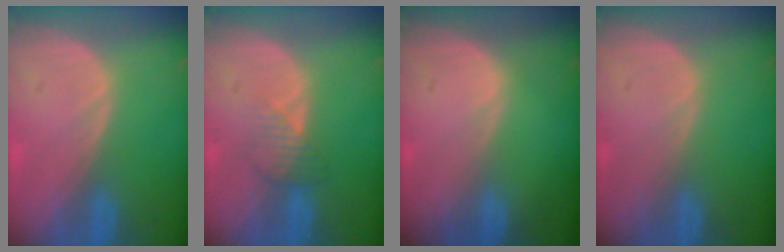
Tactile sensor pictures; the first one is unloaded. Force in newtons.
{"total": 2.7, "press": 2.7, "slide": 0.3}
{"total": 0.0}
{"total": 0.0}